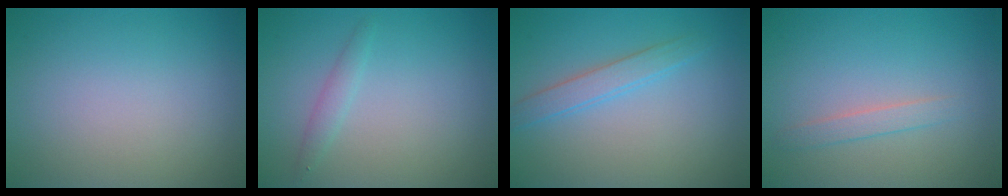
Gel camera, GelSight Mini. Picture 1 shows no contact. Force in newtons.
{"total": 1.2, "press": 1.2, "slide": 0.0}
{"total": 2.1, "press": 2.1, "slide": 0.1}
{"total": 1.4, "press": 1.4, "slide": 0.1}